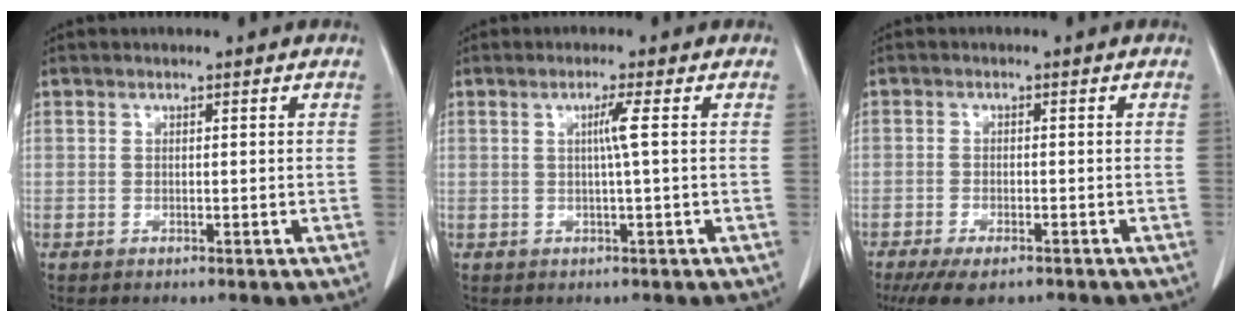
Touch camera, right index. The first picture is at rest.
{"total": 2.4, "force": [0.3, -0.8, 2.3], "torque": [-0.044, -0.002, 0.006]}
{"total": 6.6, "force": [-5.0, 2.2, 3.8], "torque": [-0.059, -0.011, -0.079]}